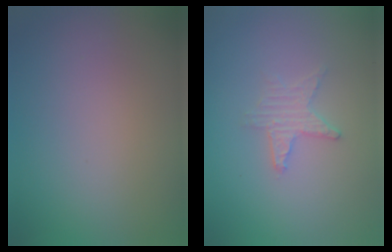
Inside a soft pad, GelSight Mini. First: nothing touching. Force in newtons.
{"total": 2.1, "press": 2.0, "slide": 0.4}